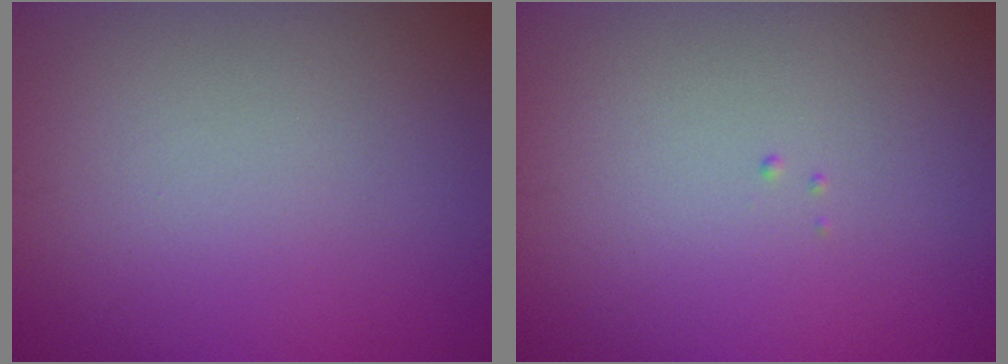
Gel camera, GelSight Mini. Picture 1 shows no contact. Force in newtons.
{"total": 0.0}